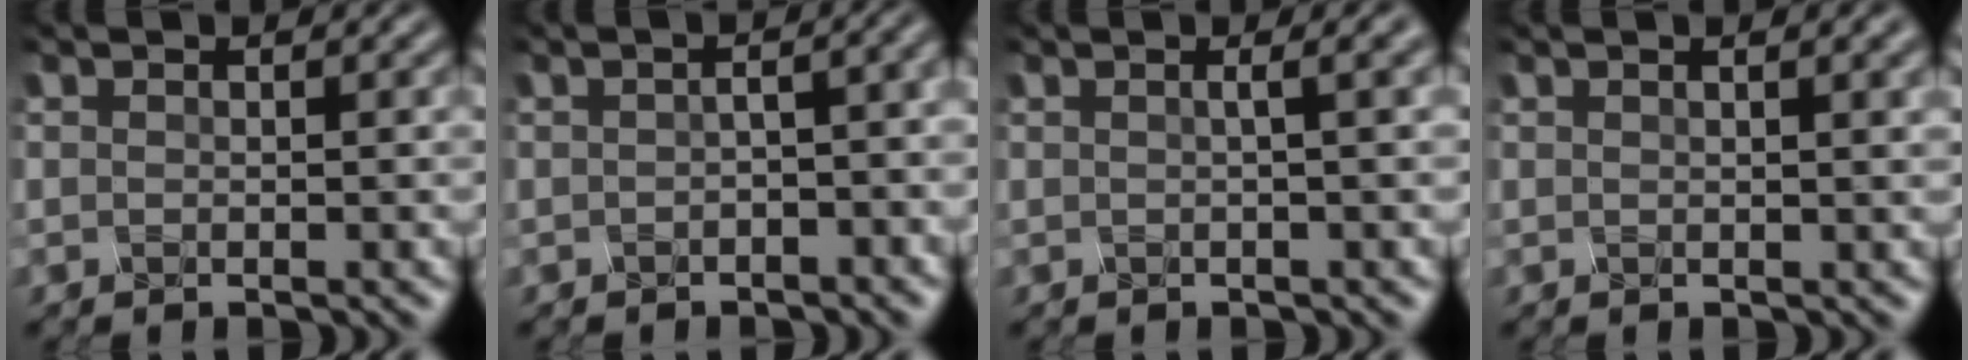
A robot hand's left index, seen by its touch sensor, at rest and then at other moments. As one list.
[{"total": 5.3, "force": [-0.4, 2.5, 4.6], "torque": [-0.042, 0.021, -0.008]}, {"total": 4.9, "force": [1.8, 2.3, 4.0], "torque": [-0.030, 0.045, 0.008]}, {"total": 5.4, "force": [2.7, 2.3, 4.1], "torque": [-0.026, 0.038, 0.022]}]